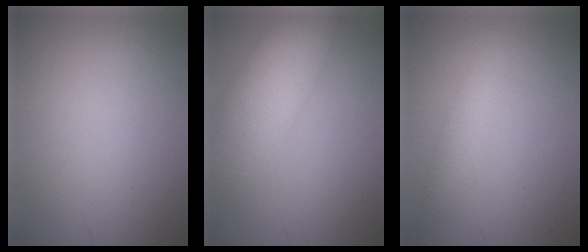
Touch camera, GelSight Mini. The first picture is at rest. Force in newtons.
{"total": 10.8, "press": 10.8, "slide": 0.5}
{"total": 2.7, "press": 2.6, "slide": 0.2}